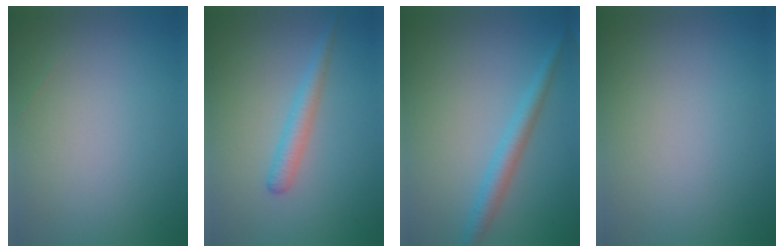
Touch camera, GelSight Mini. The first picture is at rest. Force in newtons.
{"total": 2.1, "press": 2.1, "slide": 0.1}
{"total": 2.6, "press": 2.6, "slide": 0.0}
{"total": 0.0}